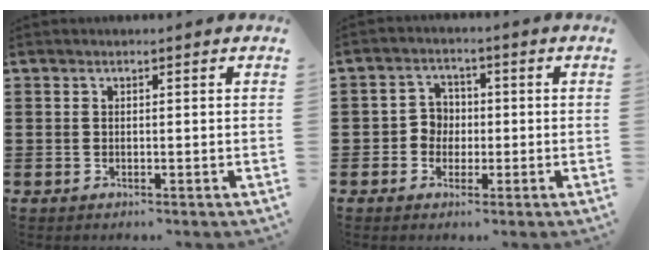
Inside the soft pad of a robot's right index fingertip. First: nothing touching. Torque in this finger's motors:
{"motor_torque": [0.30, -0.19, 0.05, 0.02]}